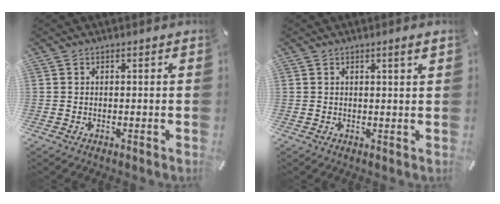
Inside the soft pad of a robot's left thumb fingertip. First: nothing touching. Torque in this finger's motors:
{"motor_torque": [0.43, 0.34, -0.24, -0.17, 0.00]}